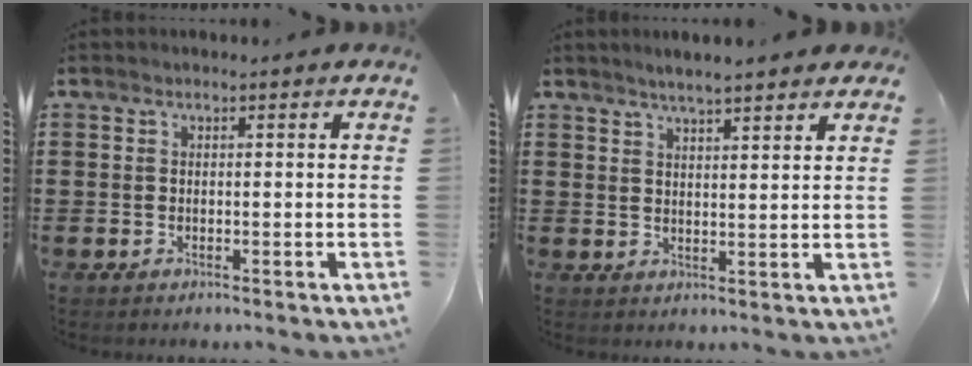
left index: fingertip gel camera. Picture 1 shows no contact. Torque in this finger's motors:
{"motor_torque": [1.10, -1.04, 0.56, 0.13]}